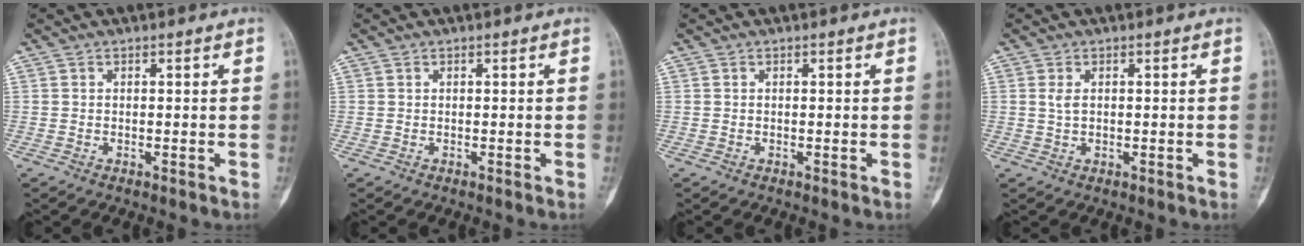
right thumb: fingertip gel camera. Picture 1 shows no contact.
{"total": 0.0}
{"total": 0.0}
{"total": 1.7, "force": [0.4, 0.9, 1.3], "torque": [-0.023, 0.001, 0.008]}